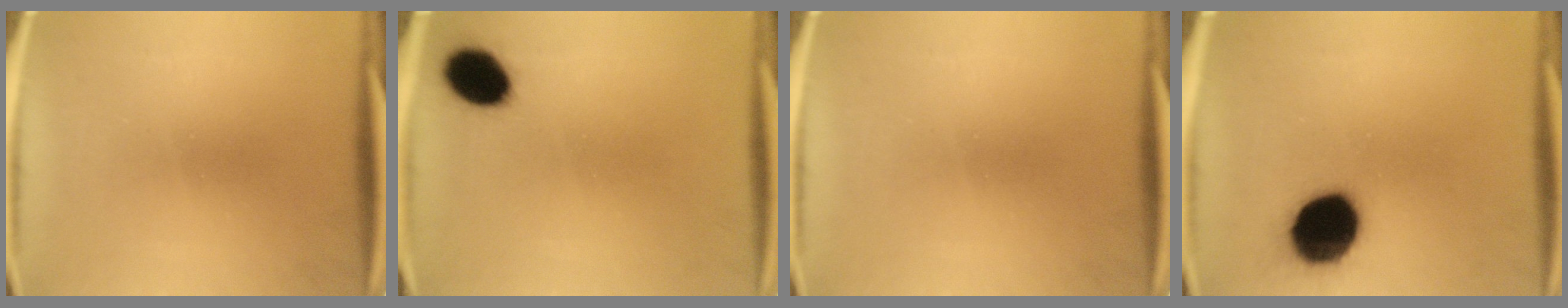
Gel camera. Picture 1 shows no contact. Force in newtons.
{"total": 8.3}
{"total": 0.0}
{"total": 17.4}